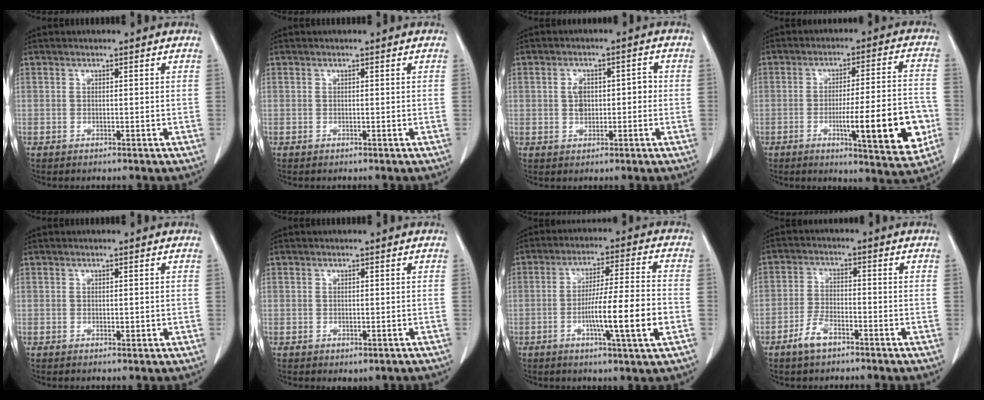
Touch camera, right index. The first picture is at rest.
{"total": 0.0}
{"total": 4.2, "force": [-0.1, 2.7, 3.3], "torque": [-0.052, 0.018, 0.000]}
{"total": 15.2, "force": [-4.3, 1.8, 14.5], "torque": [-0.202, -0.001, -0.058]}
{"total": 0.9, "force": [-0.1, 0.4, 0.8], "torque": [-0.012, -0.002, 0.001]}
{"total": 1.5, "force": [-0.5, 1.3, 0.5], "torque": [-0.006, 0.003, 0.002]}
{"total": 12.0, "force": [-3.5, -0.2, 11.5], "torque": [-0.192, -0.002, -0.061]}
{"total": 4.6, "force": [-3.0, 1.9, 2.8], "torque": [-0.066, 0.000, -0.055]}